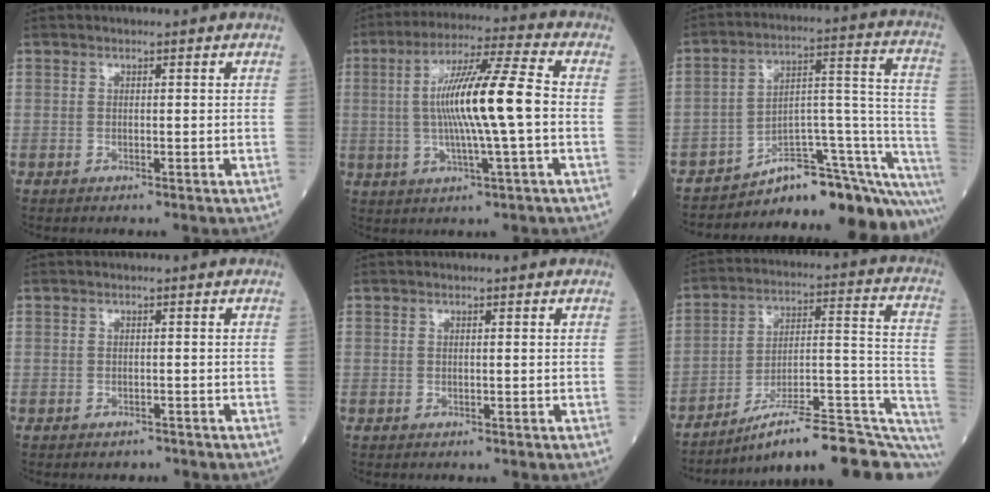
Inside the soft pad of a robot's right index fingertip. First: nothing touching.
{"total": 13.3, "force": [-0.2, -0.1, 13.3], "torque": [-0.243, 0.011, -0.008]}
{"total": 20.4, "force": [-19.2, 1.7, 6.5], "torque": [-0.015, 0.065, -0.271]}
{"total": 1.4, "force": [-1.2, 0.6, 0.2], "torque": [-0.005, 0.001, -0.017]}
{"total": 0.0}
{"total": 22.7, "force": [-17.6, 3.2, 13.9], "torque": [-0.120, 0.036, -0.259]}